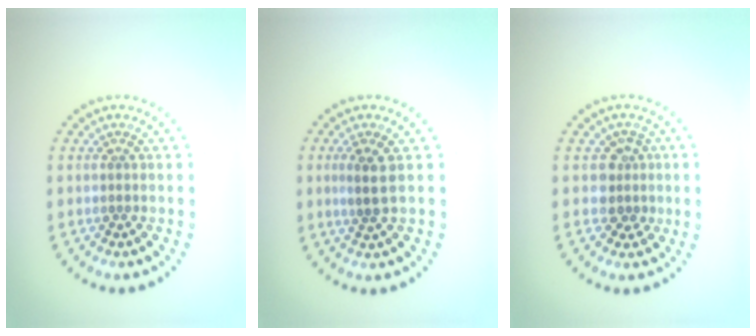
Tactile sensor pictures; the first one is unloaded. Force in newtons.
{"total": 2.0, "press": 1.8, "slide": 0.9}
{"total": 2.4, "press": 1.9, "slide": 1.5}